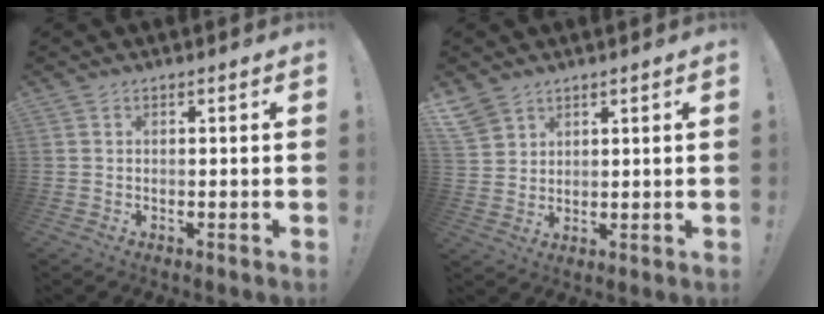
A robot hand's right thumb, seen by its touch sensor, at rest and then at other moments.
{"total": 6.3, "force": [4.5, 4.0, 1.7], "torque": [-0.036, -0.023, 0.092]}